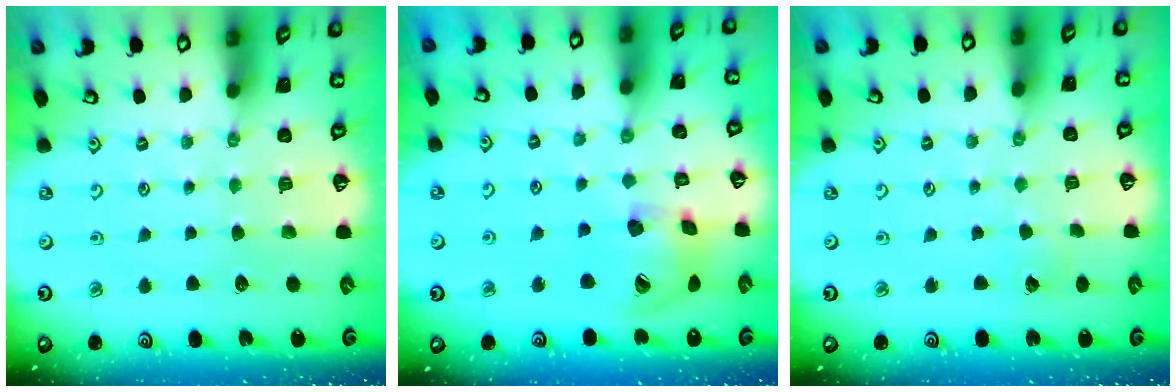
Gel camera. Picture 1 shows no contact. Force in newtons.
{"total": 17.3, "press": 17.2, "slide": 2.6}
{"total": 1.7, "press": 1.7, "slide": 0.1}